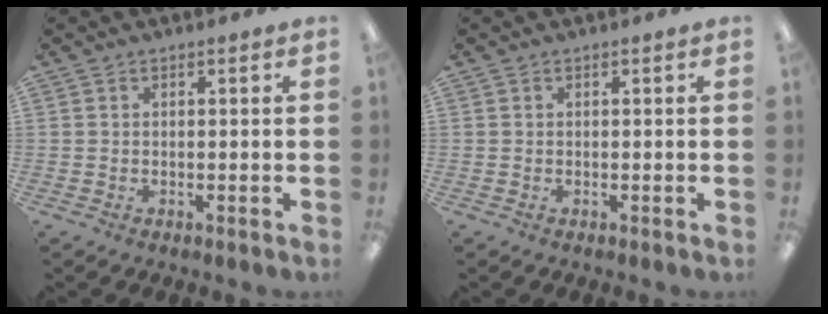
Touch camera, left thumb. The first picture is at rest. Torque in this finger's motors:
{"motor_torque": [0.00, 0.00, 0.14, -0.14, 0.00]}